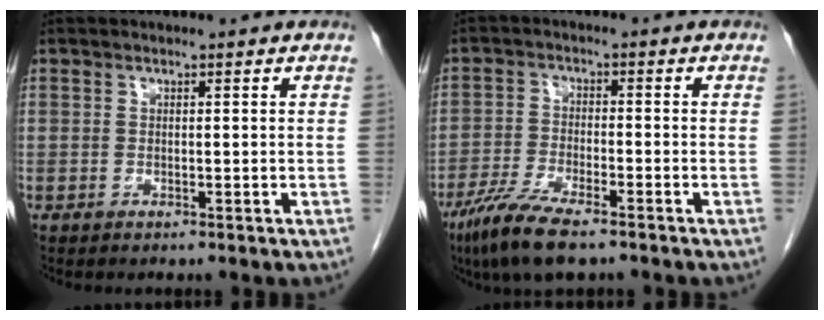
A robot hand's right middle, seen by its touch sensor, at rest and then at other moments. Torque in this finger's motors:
{"motor_torque": [1.21, -0.93, 0.14, 0.10]}